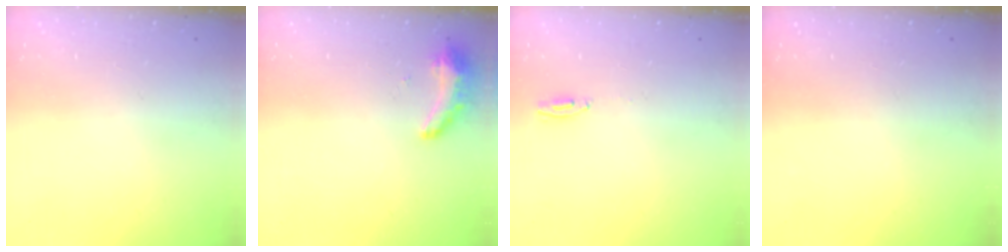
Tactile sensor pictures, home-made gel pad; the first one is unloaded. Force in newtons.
{"total": 8.8, "press": 8.7, "slide": 1.3}
{"total": 4.2, "press": 2.6, "slide": 3.3}
{"total": 0.0}